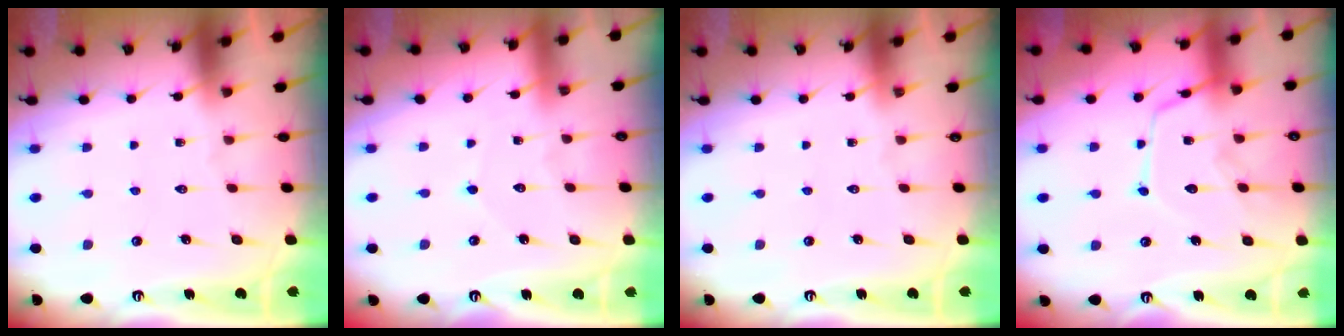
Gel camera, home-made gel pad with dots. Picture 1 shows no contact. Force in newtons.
{"total": 2.7, "press": 2.6, "slide": 0.3}
{"total": 0.0}
{"total": 14.1, "press": 14.1, "slide": 1.2}